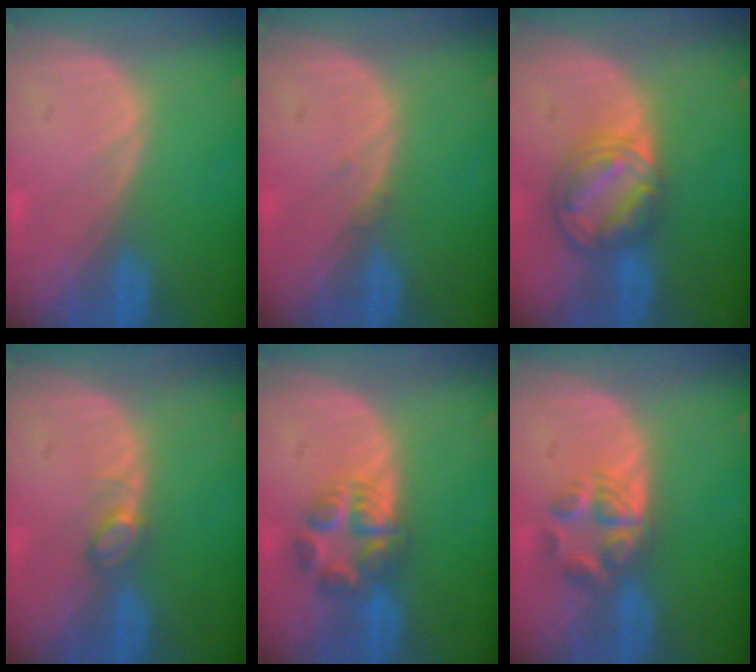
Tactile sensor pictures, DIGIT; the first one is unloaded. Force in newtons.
{"total": 0.6, "press": 0.5, "slide": 0.1}
{"total": 8.3, "press": 7.1, "slide": 4.3}
{"total": 2.2, "press": 2.2, "slide": 0.3}
{"total": 5.9, "press": 5.8, "slide": 0.6}
{"total": 5.7, "press": 4.7, "slide": 3.2}